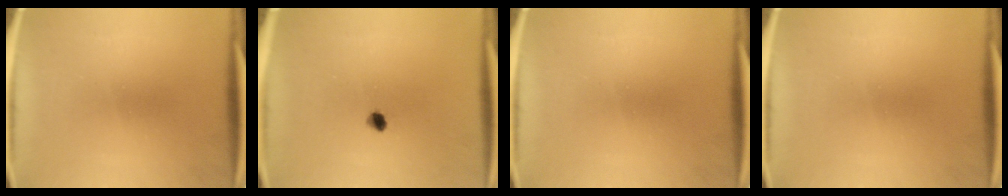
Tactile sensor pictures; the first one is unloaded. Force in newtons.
{"total": 1.9}
{"total": 0.0}
{"total": 0.0}